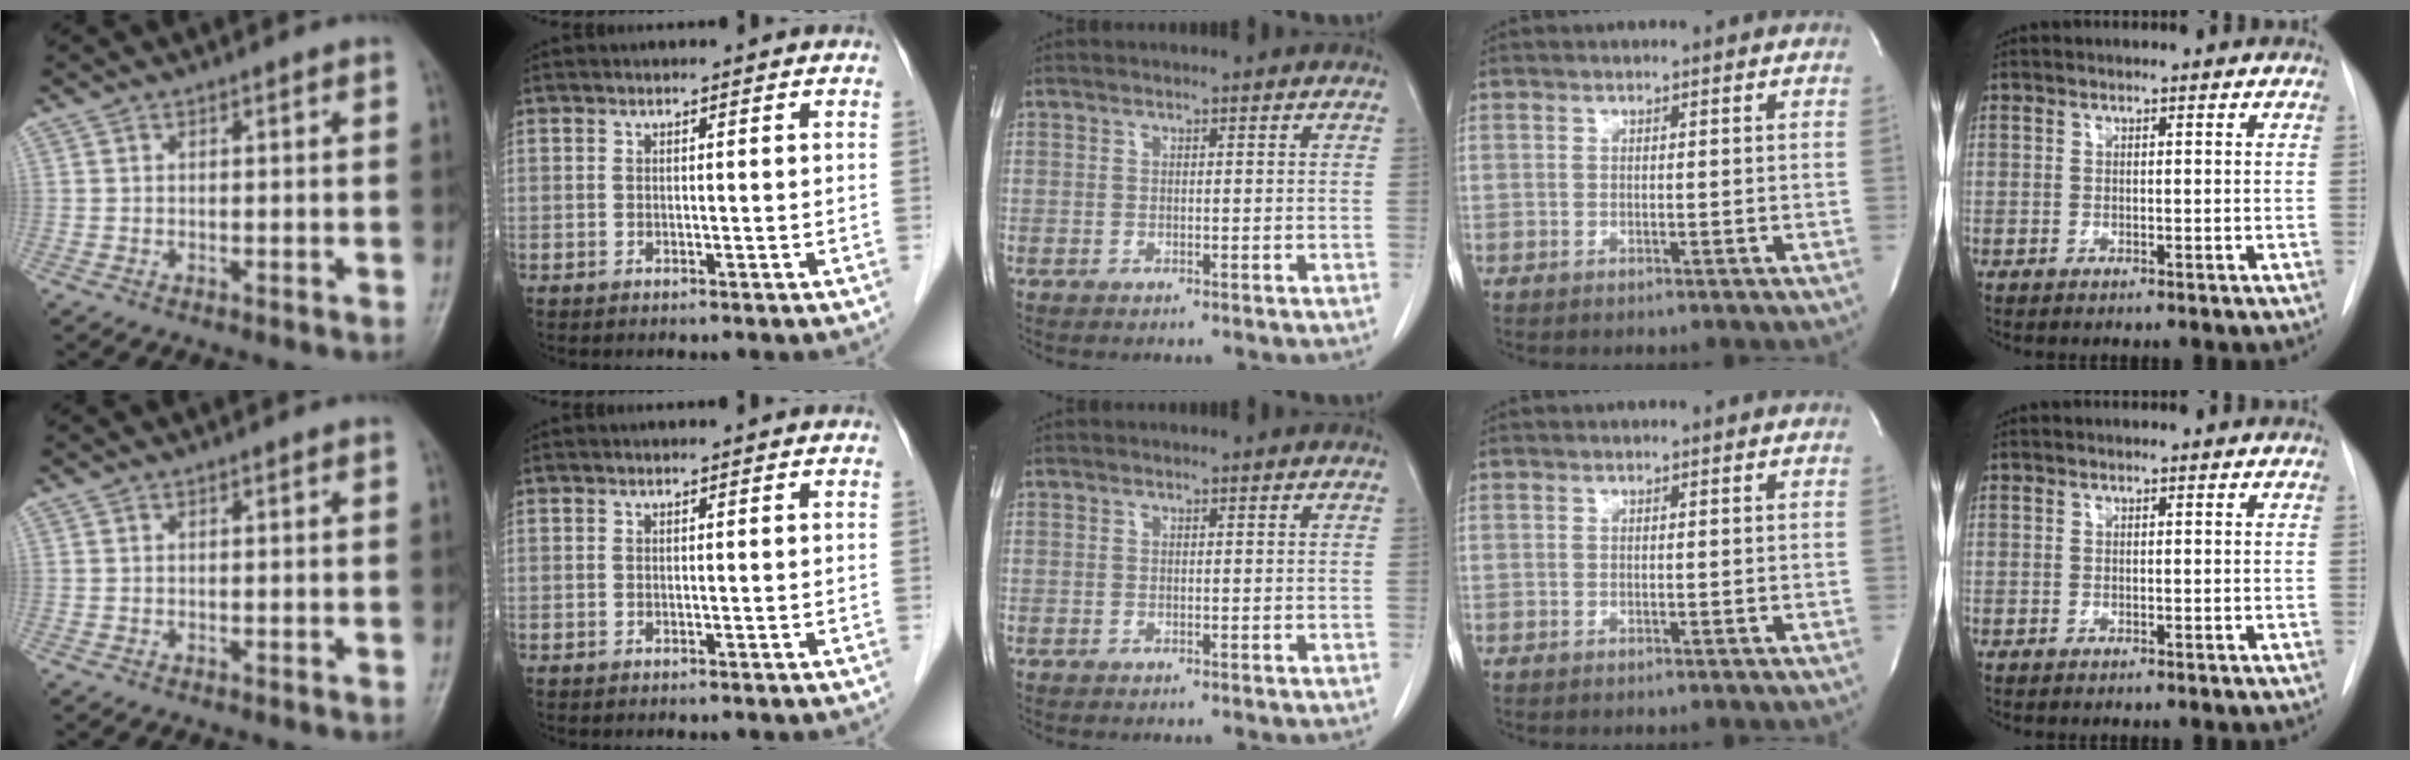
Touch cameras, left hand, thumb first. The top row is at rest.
{}